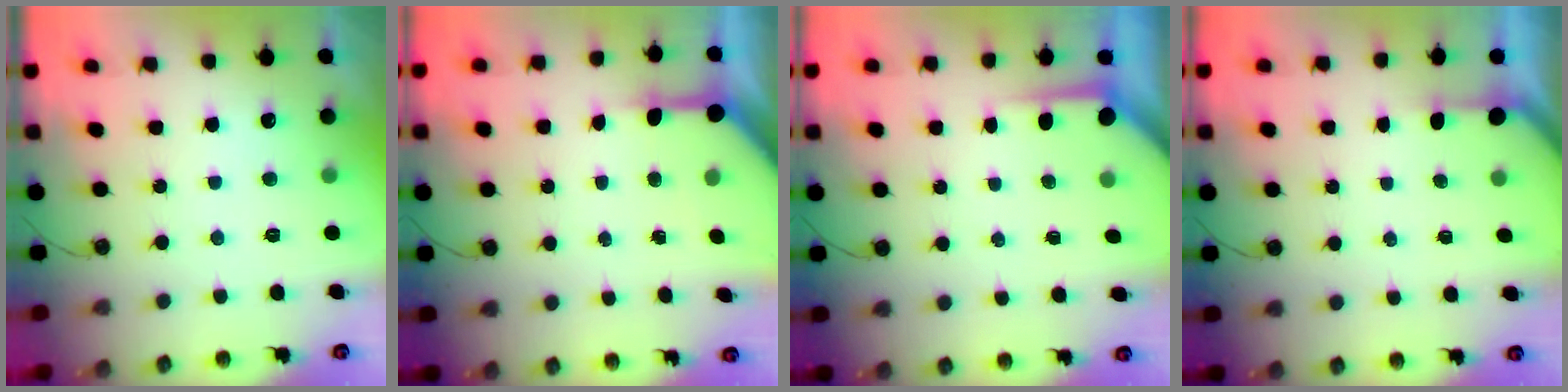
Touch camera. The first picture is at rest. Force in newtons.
{"total": 7.2, "press": 7.2, "slide": 0.5}
{"total": 3.6, "press": 3.5, "slide": 0.4}
{"total": 1.2, "press": 1.2, "slide": 0.1}